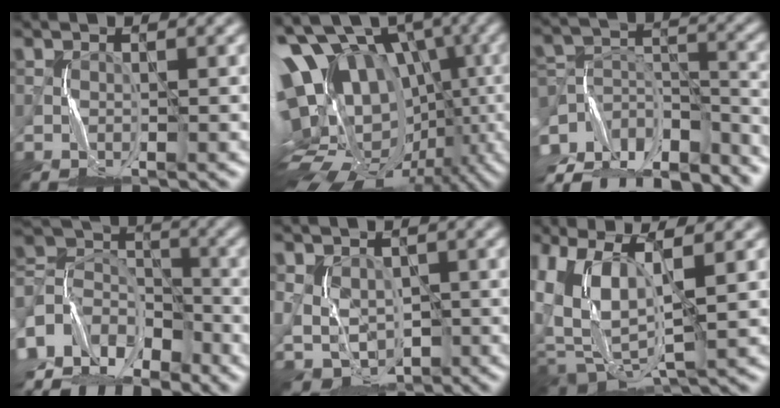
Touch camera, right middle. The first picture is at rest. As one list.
[{"total": 16.8, "force": [-0.1, 12.0, 11.8], "torque": [-0.187, 0.005, 0.036]}, {"total": 12.0, "force": [-10.0, 5.0, 4.6], "torque": [-0.079, 0.022, -0.138]}, {"total": 8.7, "force": [-5.8, 5.7, 3.1], "torque": [-0.067, 0.021, -0.129]}, {"total": 3.9, "force": [-0.2, 3.3, 2.1], "torque": [-0.041, -0.012, 0.007]}, {"total": 8.0, "force": [2.4, 4.1, 6.5], "torque": [-0.139, -0.007, 0.060]}]